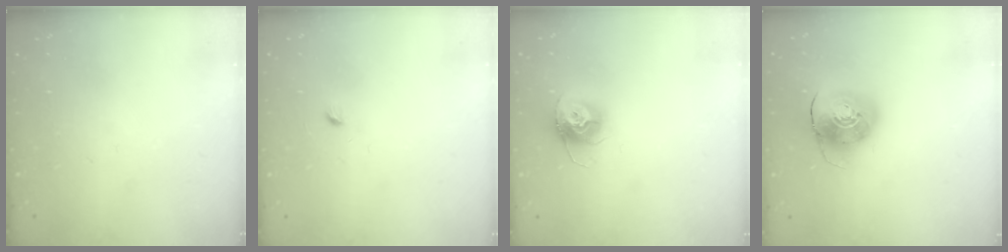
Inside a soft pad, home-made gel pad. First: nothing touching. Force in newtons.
{"total": 2.9, "press": 2.9, "slide": 0.4}
{"total": 11.1, "press": 11.1, "slide": 0.9}
{"total": 9.8, "press": 9.7, "slide": 1.4}